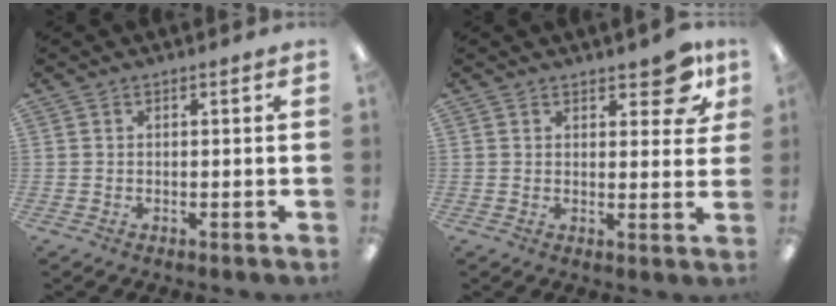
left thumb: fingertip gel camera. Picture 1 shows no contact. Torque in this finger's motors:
{"motor_torque": [0.02, 0.16, -0.03, -0.07, 0.04]}